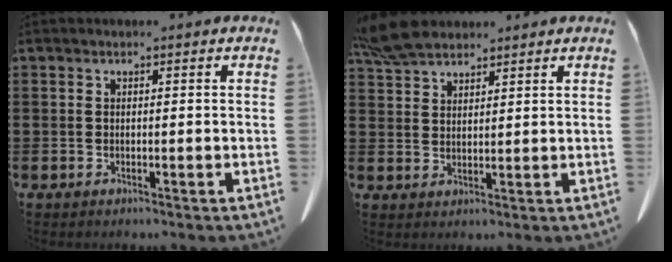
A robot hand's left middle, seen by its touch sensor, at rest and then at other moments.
{"total": 6.3, "force": [5.4, 2.0, 2.7], "torque": [-0.070, 0.000, 0.104]}